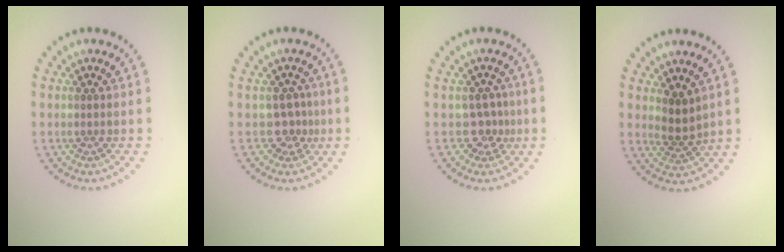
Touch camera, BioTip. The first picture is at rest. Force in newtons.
{"total": 2.1, "press": 1.4, "slide": 1.6}
{"total": 2.2, "press": 1.5, "slide": 1.6}
{"total": 2.3, "press": 1.9, "slide": 1.4}